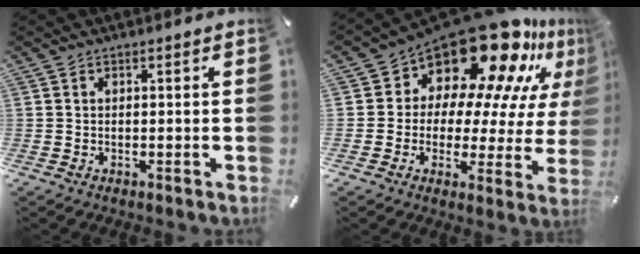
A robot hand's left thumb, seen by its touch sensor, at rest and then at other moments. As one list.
[{"total": 21.3, "force": [16.2, 9.7, 9.9], "torque": [-0.141, -0.145, 0.277]}]